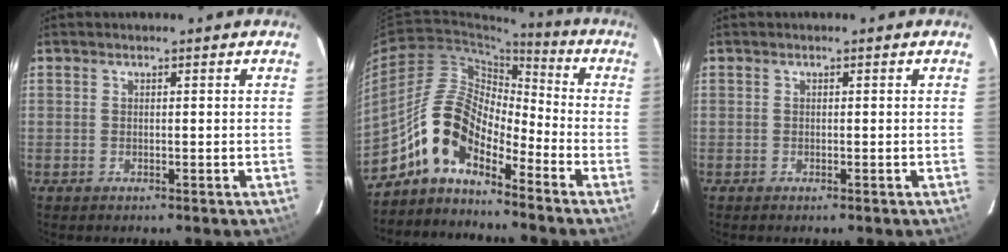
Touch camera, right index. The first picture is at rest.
{"total": 11.0, "force": [-7.9, 4.3, 6.4], "torque": [-0.120, 0.027, -0.165]}
{"total": 0.0}